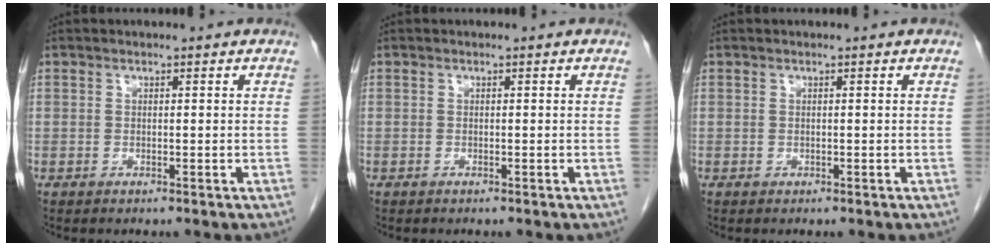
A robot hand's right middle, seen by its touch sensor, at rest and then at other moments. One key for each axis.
{"total": 0.0}
{"total": 0.0}